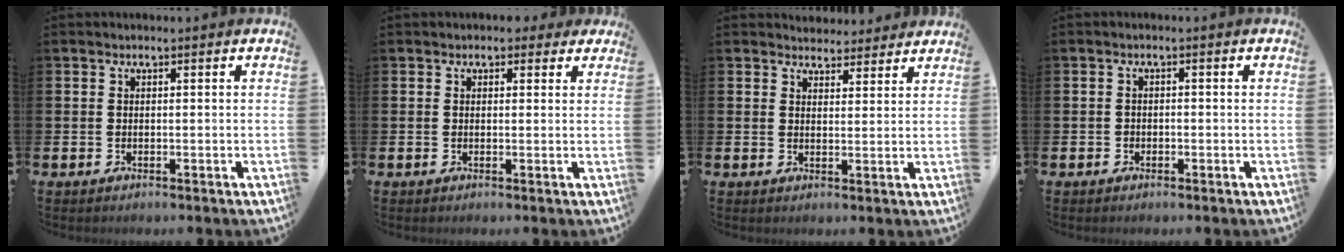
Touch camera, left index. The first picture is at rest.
{"total": 1.5, "force": [1.0, 1.1, 0.3], "torque": [0.001, 0.006, 0.014]}
{"total": 3.7, "force": [3.6, 1.0, -0.2], "torque": [0.002, -0.020, 0.066]}
{"total": 1.0, "force": [-0.7, 0.8, 0.2], "torque": [-0.012, 0.006, -0.014]}